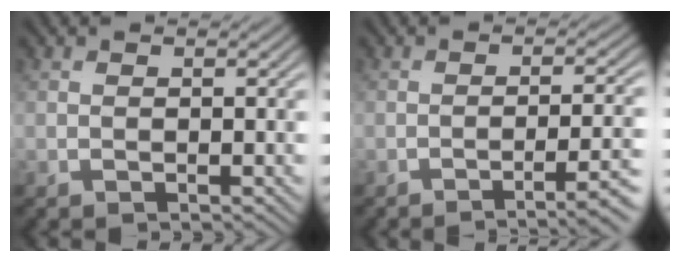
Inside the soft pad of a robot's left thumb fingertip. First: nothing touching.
{"total": 6.2, "force": [-3.3, 1.1, 5.1], "torque": [-0.076, 0.003, -0.052]}